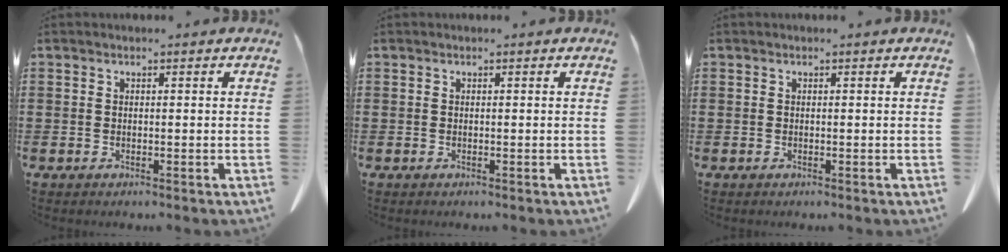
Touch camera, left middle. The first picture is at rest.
{"total": 0.0}
{"total": 0.0}